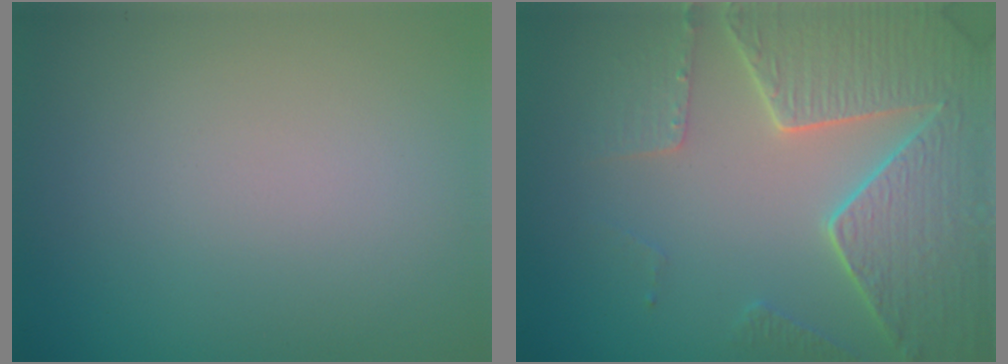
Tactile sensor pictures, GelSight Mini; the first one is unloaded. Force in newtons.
{"total": 7.2, "press": 5.7, "slide": 4.5}